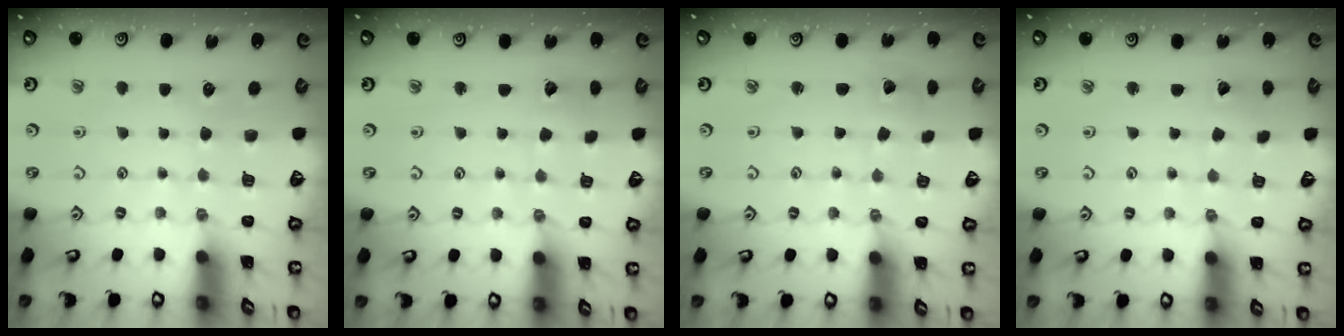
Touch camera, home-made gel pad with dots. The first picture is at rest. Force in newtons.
{"total": 3.5, "press": 3.5, "slide": 0.5}
{"total": 1.7, "press": 1.7, "slide": 0.1}
{"total": 2.7, "press": 2.6, "slide": 0.4}